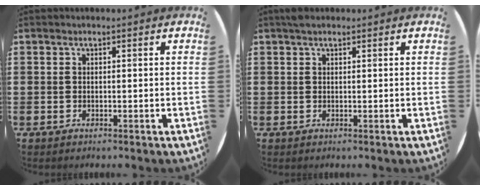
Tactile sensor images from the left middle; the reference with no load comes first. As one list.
[{"total": 1.0, "force": [0.8, 0.4, 0.3], "torque": [-0.007, 0.004, 0.014]}]